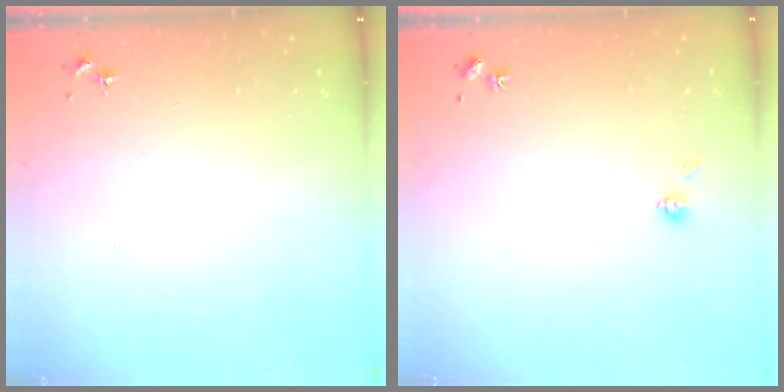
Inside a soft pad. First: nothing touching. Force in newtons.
{"total": 4.1, "press": 4.0, "slide": 1.1}